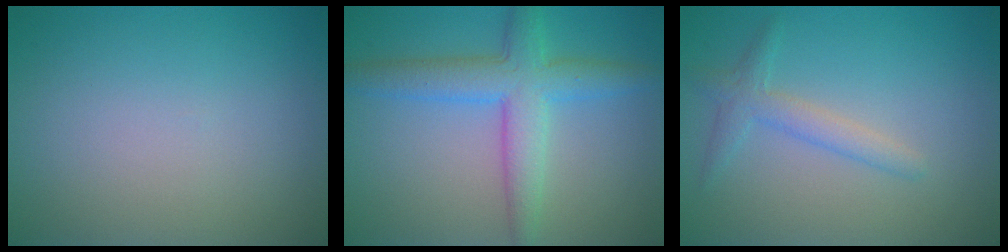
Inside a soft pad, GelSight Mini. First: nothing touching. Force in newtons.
{"total": 5.3, "press": 5.3, "slide": 0.1}
{"total": 2.2, "press": 2.2, "slide": 0.1}